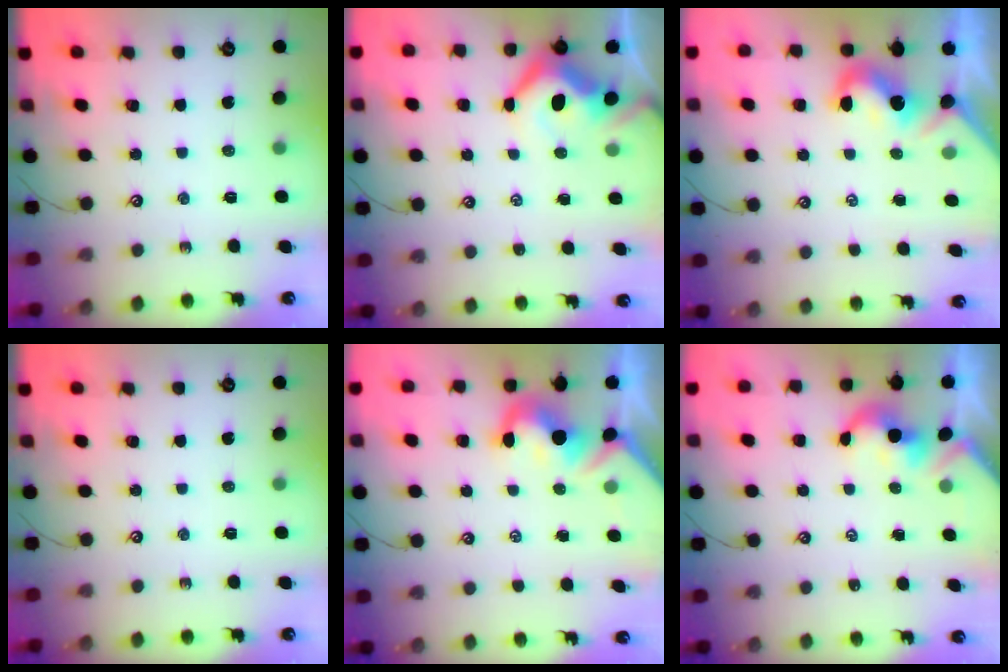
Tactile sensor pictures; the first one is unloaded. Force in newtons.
{"total": 5.7, "press": 5.6, "slide": 0.9}
{"total": 2.0, "press": 2.0, "slide": 0.4}
{"total": 0.0}
{"total": 5.3, "press": 5.2, "slide": 0.8}
{"total": 2.0, "press": 2.0, "slide": 0.4}